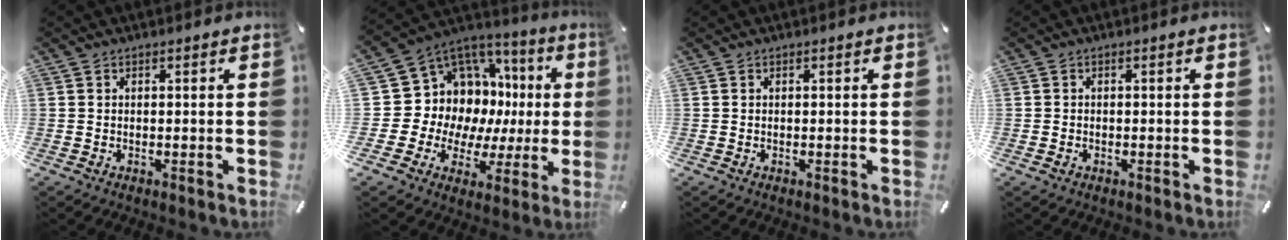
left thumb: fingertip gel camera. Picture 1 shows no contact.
{"total": 11.4, "force": [3.5, 10.5, 2.9], "torque": [-0.052, -0.072, 0.089]}
{"total": 0.0}
{"total": 0.8, "force": [-0.3, 0.7, 0.3], "torque": [-0.006, 0.003, -0.008]}